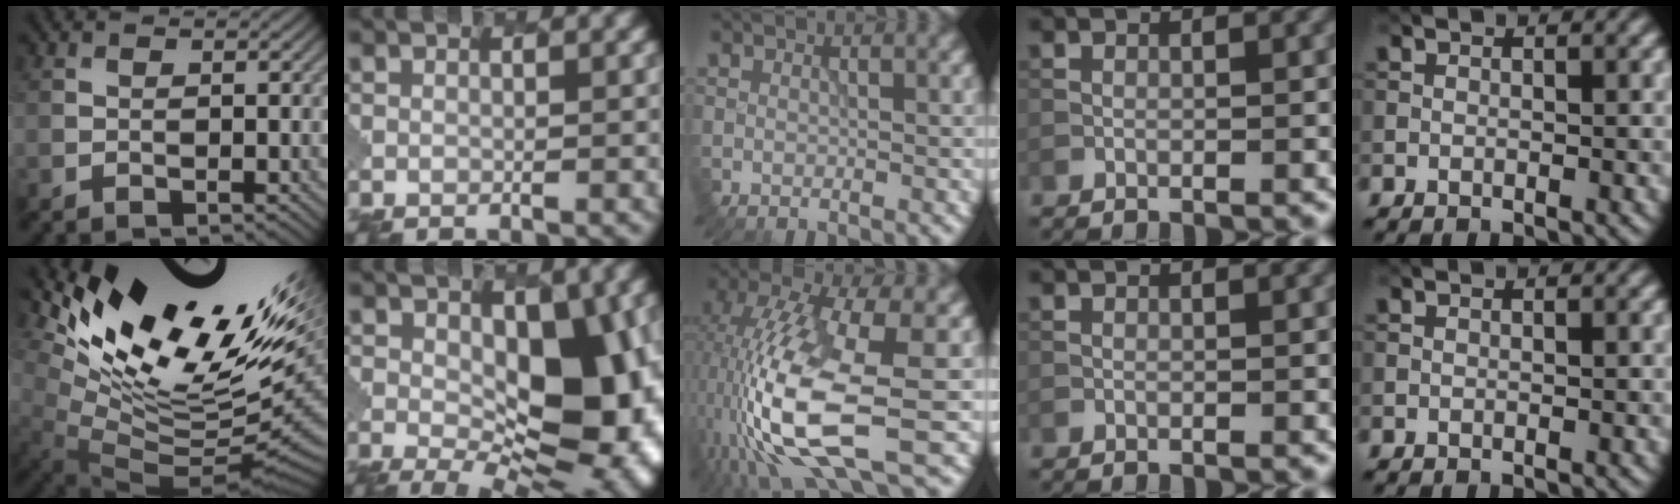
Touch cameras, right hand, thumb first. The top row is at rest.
{"thumb": {"total": 16.5, "force": [6.6, 6.3, 13.8], "torque": [-0.205, 0.001, 0.140]}, "index": {"total": 12.2, "force": [-0.2, 6.6, 10.2], "torque": [-0.143, -0.010, 0.004]}, "middle": {"total": 12.1, "force": [-3.2, 4.0, 11.0], "torque": [-0.242, -0.011, -0.059]}}